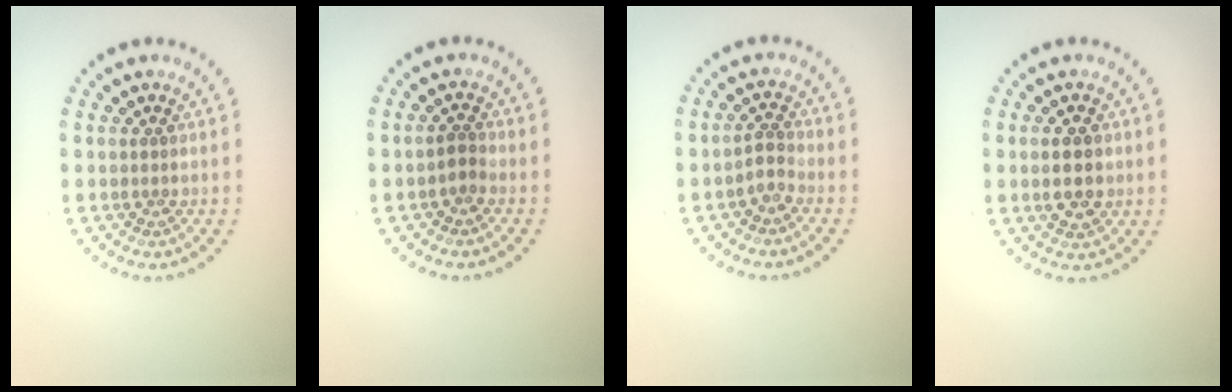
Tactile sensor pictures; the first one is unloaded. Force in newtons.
{"total": 1.1, "press": 0.9, "slide": 0.7}
{"total": 1.5, "press": 1.1, "slide": 1.1}
{"total": 3.0, "press": 3.0, "slide": 0.2}